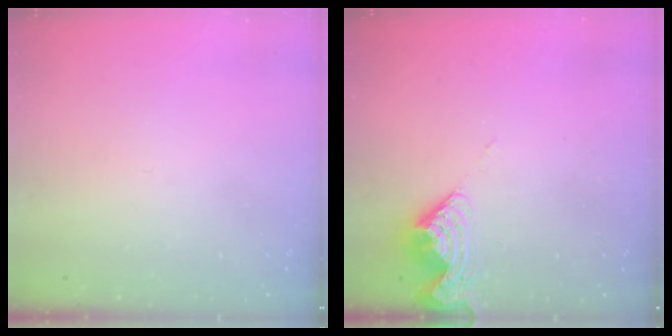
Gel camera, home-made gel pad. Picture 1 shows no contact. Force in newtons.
{"total": 8.0, "press": 8.0, "slide": 0.5}